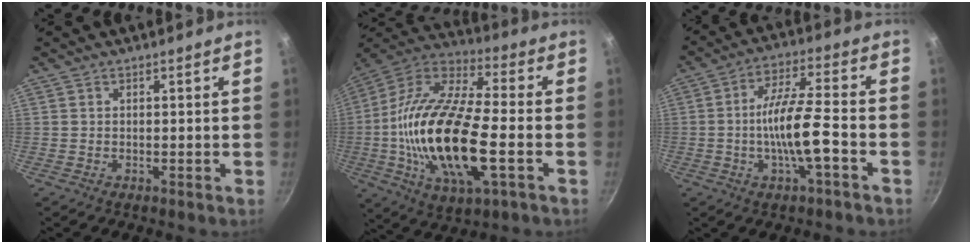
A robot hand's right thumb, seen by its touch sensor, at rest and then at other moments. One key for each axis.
{"total": 25.1, "fx": -4.0, "fy": 9.8, "fz": 22.8, "tx": -0.443, "ty": 0.021, "tz": -0.088}
{"total": 10.7, "fx": -3.1, "fy": 2.4, "fz": 10.0, "tx": -0.183, "ty": 0.028, "tz": -0.061}